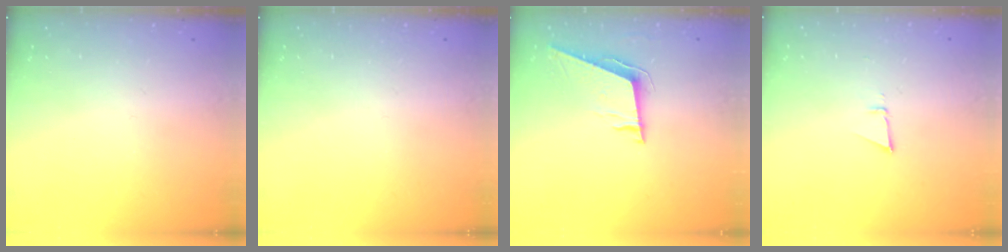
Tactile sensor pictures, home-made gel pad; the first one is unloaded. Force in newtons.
{"total": 0.0}
{"total": 8.4, "press": 7.9, "slide": 2.9}
{"total": 3.0, "press": 2.9, "slide": 0.8}